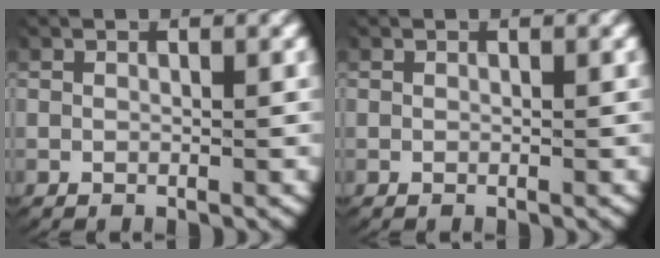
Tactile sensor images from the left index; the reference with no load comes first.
{"total": 0.0}